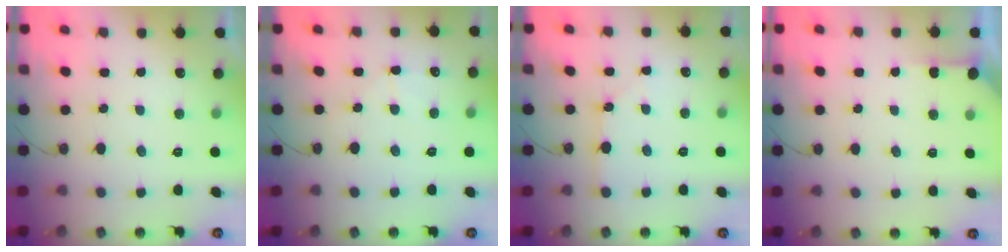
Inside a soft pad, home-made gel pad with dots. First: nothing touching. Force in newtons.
{"total": 3.0, "press": 2.9, "slide": 0.5}
{"total": 1.8, "press": 1.8, "slide": 0.3}
{"total": 3.0, "press": 3.0, "slide": 0.4}